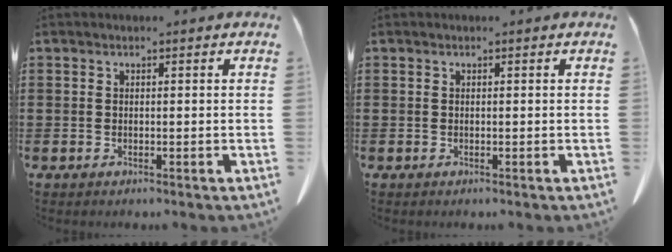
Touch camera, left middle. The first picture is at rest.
{"total": 0.0}